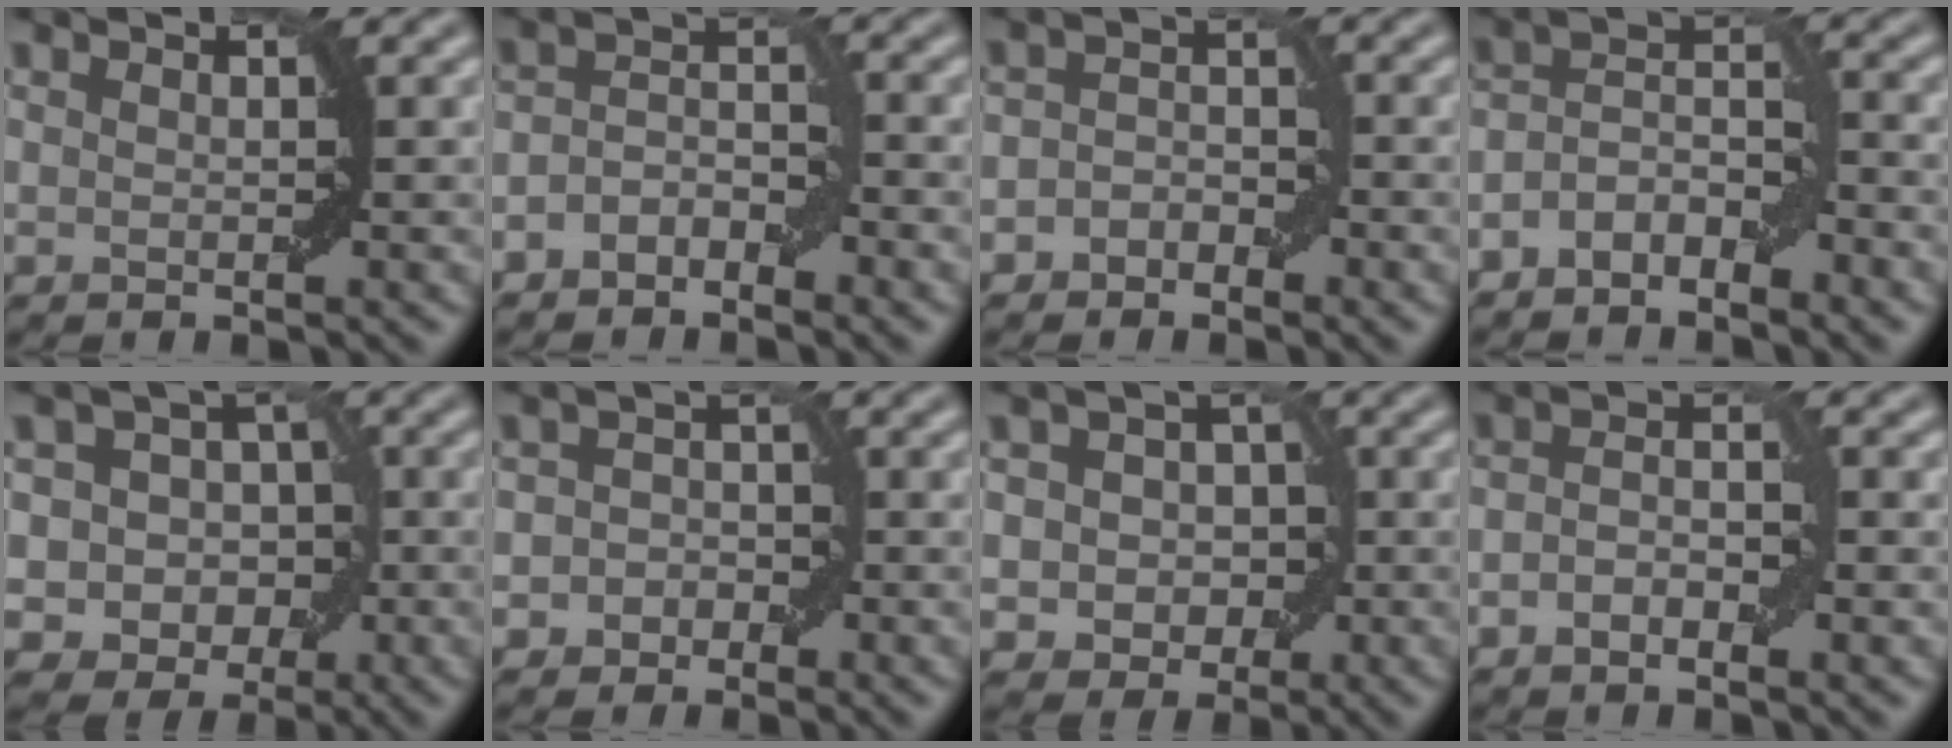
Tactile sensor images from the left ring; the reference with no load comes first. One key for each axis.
{"total": 2.5, "fx": -1.7, "fy": 1.3, "fz": 1.3, "tx": -0.025, "ty": 0.014, "tz": -0.033}
{"total": 2.0, "fx": -1.2, "fy": 1.5, "fz": 0.8, "tx": -0.011, "ty": 0.009, "tz": -0.025}
{"total": 3.6, "fx": -2.4, "fy": 1.6, "fz": 2.1, "tx": -0.037, "ty": 0.014, "tz": -0.048}
{"total": 6.6, "fx": -0.4, "fy": 5.9, "fz": 2.9, "tx": -0.012, "ty": 0.020, "tz": -0.034}
{"total": 2.7, "fx": -1.0, "fy": 2.4, "fz": 0.7, "tx": 0.018, "ty": 0.008, "tz": -0.027}
{"total": 4.8, "fx": 0.0, "fy": 4.2, "fz": 2.3, "tx": -0.012, "ty": 0.018, "tz": -0.018}
{"total": 3.0, "fx": -1.0, "fy": 1.4, "fz": 2.5, "tx": -0.045, "ty": 0.002, "tz": -0.020}